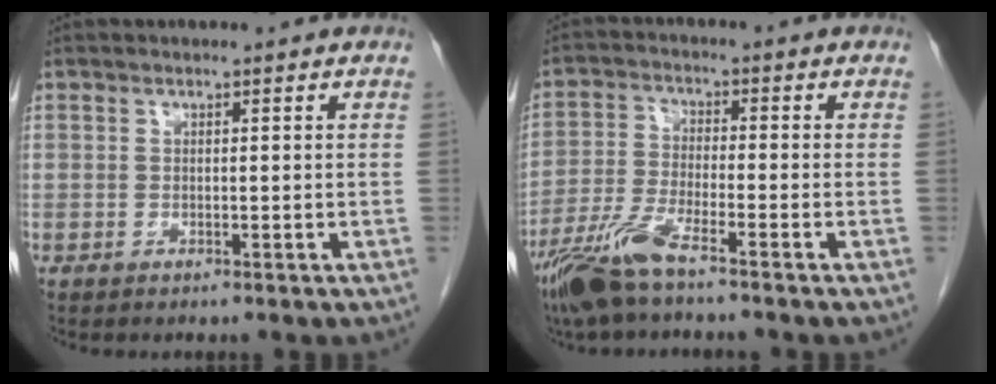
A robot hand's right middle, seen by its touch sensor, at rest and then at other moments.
{"total": 8.1, "force": [-5.9, 0.5, 5.6], "torque": [-0.125, -0.022, -0.120]}